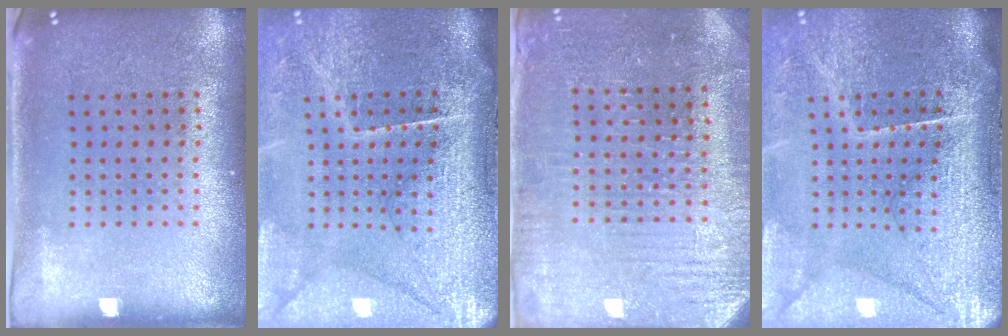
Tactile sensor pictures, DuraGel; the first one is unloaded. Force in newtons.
{"total": 4.8, "press": 4.0, "slide": 2.7}
{"total": 3.2, "press": 3.2, "slide": 0.4}
{"total": 4.8, "press": 4.0, "slide": 2.7}